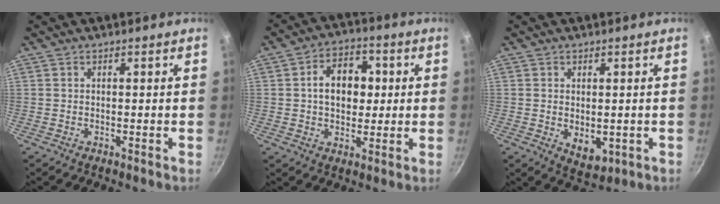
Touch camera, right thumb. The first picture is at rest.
{"total": 10.4, "force": [1.2, 7.5, 7.0], "torque": [-0.073, 0.012, 0.011]}
{"total": 5.5, "force": [-0.7, 3.5, 4.2], "torque": [-0.055, -0.010, 0.003]}